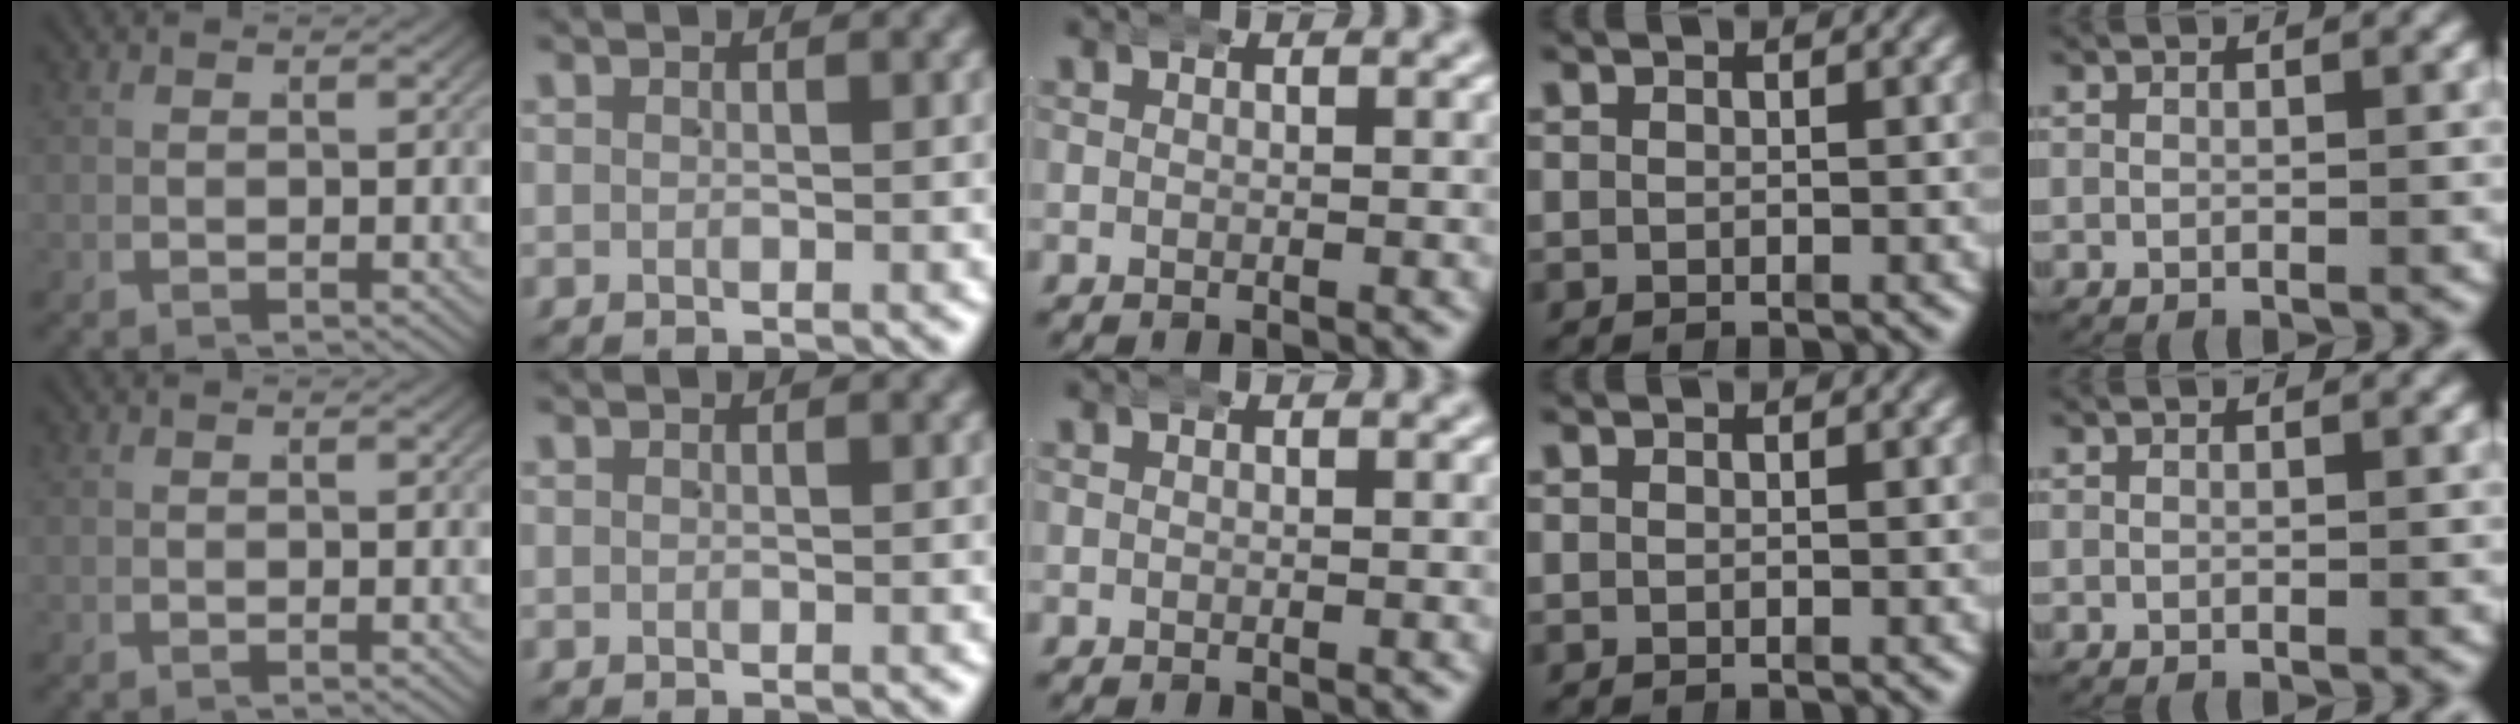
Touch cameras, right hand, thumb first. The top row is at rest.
{}